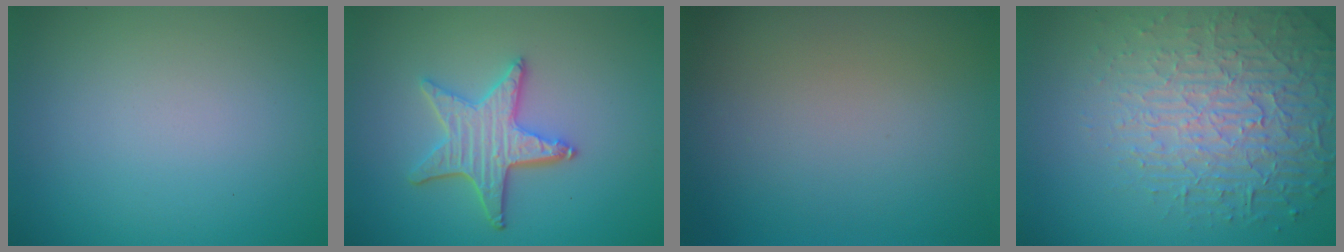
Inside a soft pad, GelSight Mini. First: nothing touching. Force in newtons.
{"total": 4.1, "press": 3.6, "slide": 2.0}
{"total": 0.0}
{"total": 6.7, "press": 5.1, "slide": 4.4}